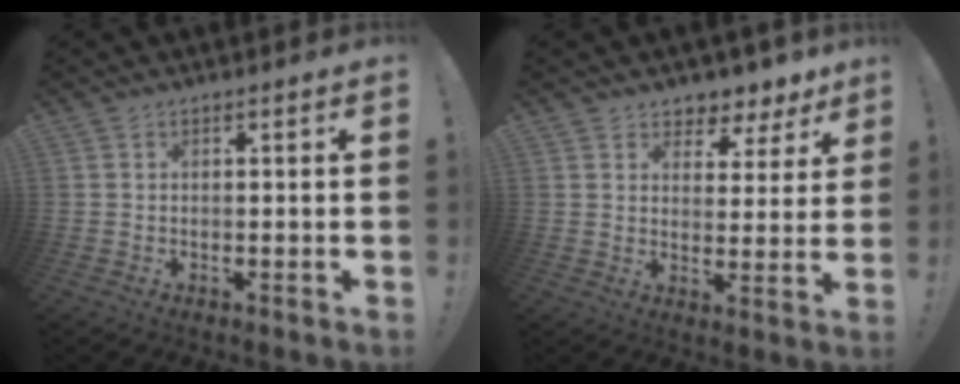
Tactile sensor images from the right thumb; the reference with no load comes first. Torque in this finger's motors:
{"motor_torque": [-0.02, 0.18, 0.12, 0.00, -0.02]}